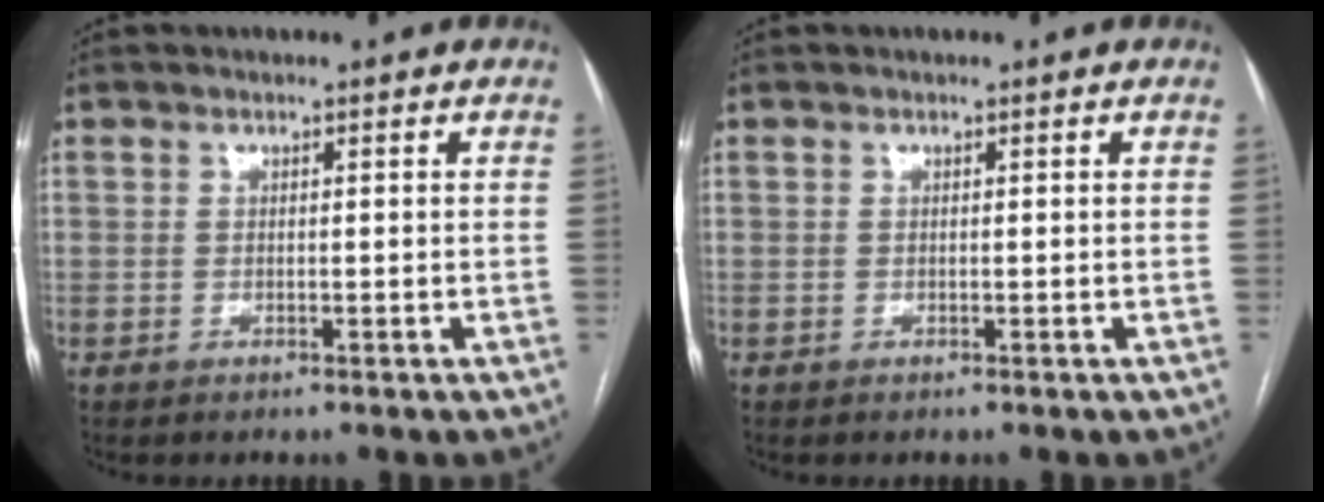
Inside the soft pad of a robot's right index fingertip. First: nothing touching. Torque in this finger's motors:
{"motor_torque": [0.00, 0.00, 0.00, 0.01]}